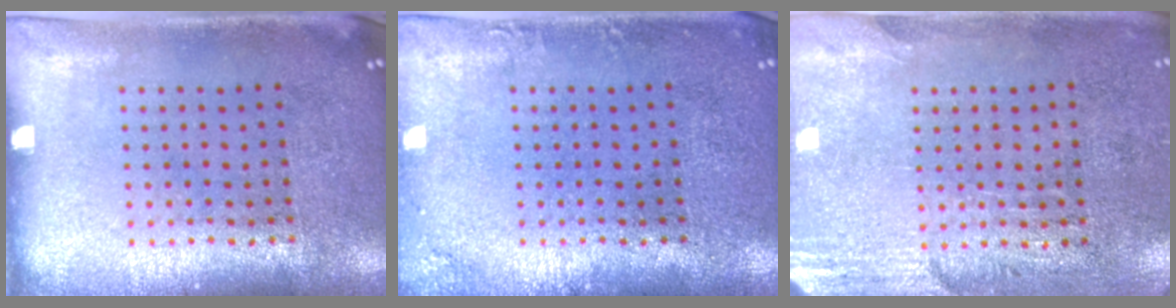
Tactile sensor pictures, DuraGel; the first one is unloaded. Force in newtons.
{"total": 1.1, "press": 1.1, "slide": 0.1}
{"total": 2.8, "press": 2.4, "slide": 1.3}